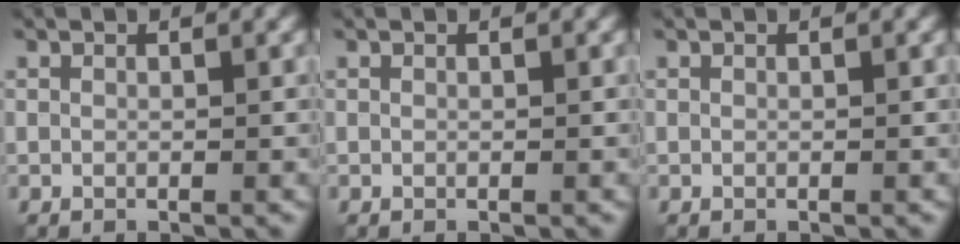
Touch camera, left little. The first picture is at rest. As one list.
[{"total": 0.0}, {"total": 0.0}]